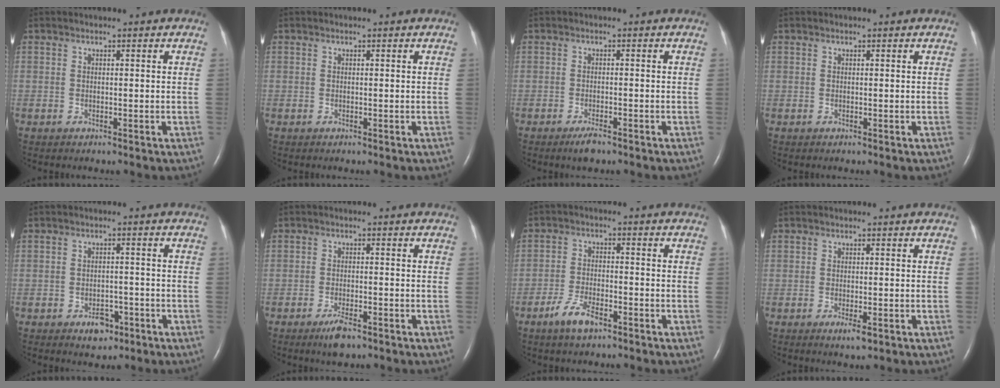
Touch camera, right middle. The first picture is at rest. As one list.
[{"total": 0.0}, {"total": 2.3, "force": [-1.7, 0.5, 1.5], "torque": [-0.035, -0.004, -0.029]}, {"total": 0.0}, {"total": 3.5, "force": [-2.1, 2.0, 1.9], "torque": [-0.026, 0.004, -0.025]}, {"total": 3.5, "force": [-2.5, 0.8, 2.4], "torque": [-0.052, -0.004, -0.042]}, {"total": 5.0, "force": [-3.3, 1.5, 3.3], "torque": [-0.074, -0.002, -0.060]}, {"total": 1.9, "force": [-0.9, 0.4, 1.6], "torque": [-0.028, -0.004, -0.014]}]